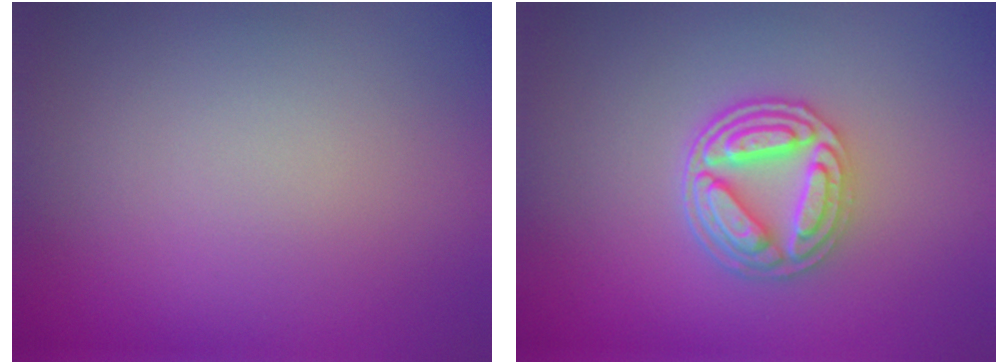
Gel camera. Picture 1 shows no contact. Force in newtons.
{"total": 4.8, "press": 3.8, "slide": 3.0}